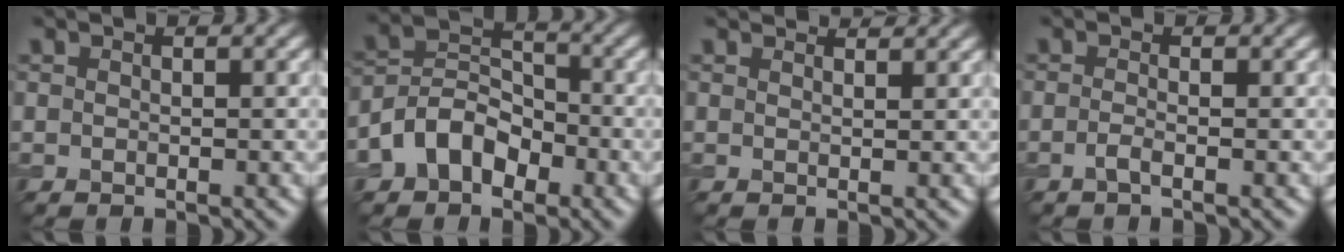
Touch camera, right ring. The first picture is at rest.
{"total": 5.2, "force": [-2.7, 3.6, 2.7], "torque": [-0.045, 0.005, -0.060]}
{"total": 2.7, "force": [2.4, 0.6, 1.0], "torque": [-0.003, 0.005, 0.015]}
{"total": 1.2, "force": [-0.5, 0.3, 1.0], "torque": [-0.019, -0.002, -0.014]}